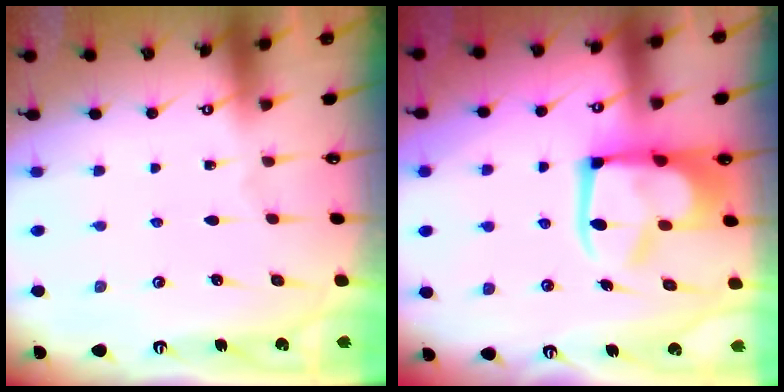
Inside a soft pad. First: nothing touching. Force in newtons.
{"total": 9.3, "press": 9.1, "slide": 1.6}